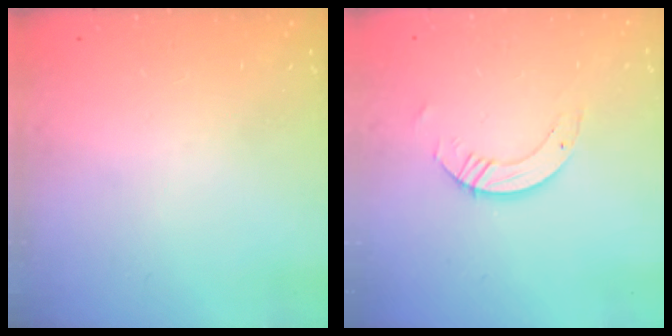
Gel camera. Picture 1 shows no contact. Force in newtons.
{"total": 4.7, "press": 4.7, "slide": 0.3}